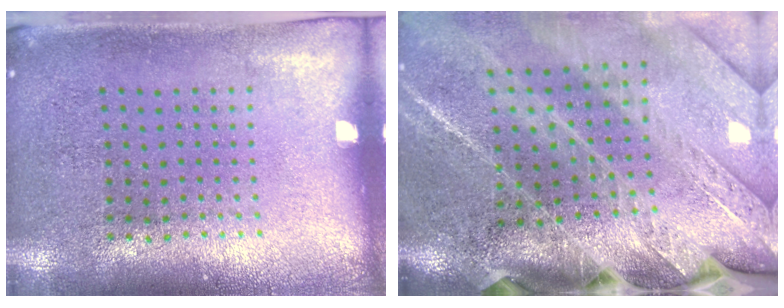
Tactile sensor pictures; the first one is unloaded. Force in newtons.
{"total": 3.8, "press": 3.3, "slide": 1.9}